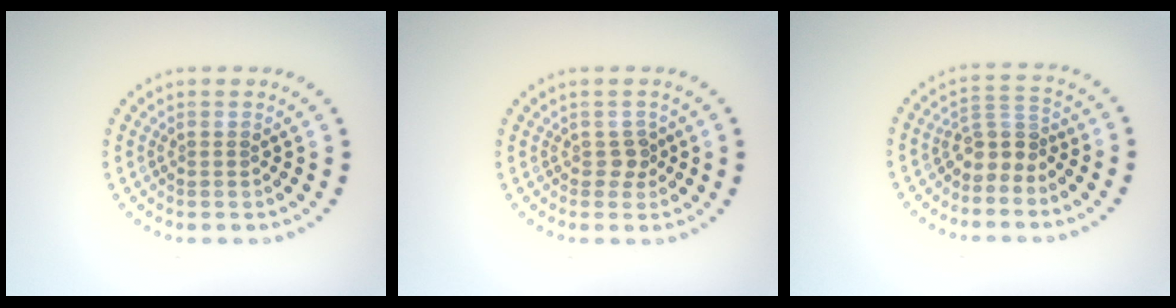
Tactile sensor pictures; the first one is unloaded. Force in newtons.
{"total": 1.2, "press": 0.9, "slide": 0.7}
{"total": 2.8, "press": 2.0, "slide": 1.9}